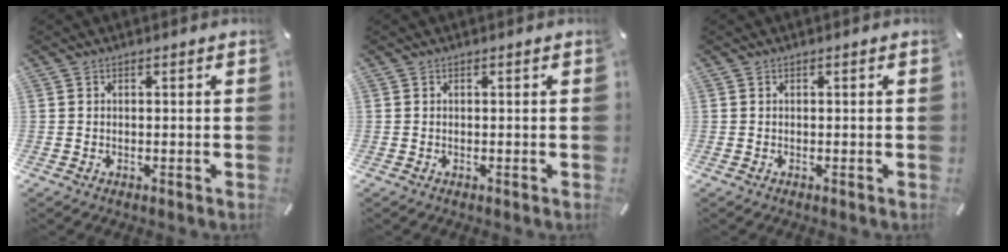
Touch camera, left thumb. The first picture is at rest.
{"total": 0.0}
{"total": 0.0}